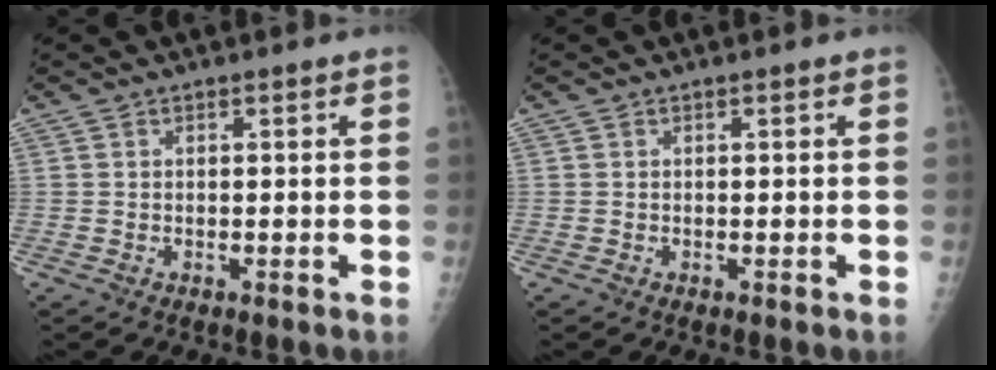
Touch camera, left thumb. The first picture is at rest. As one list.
[{"total": 0.0}]